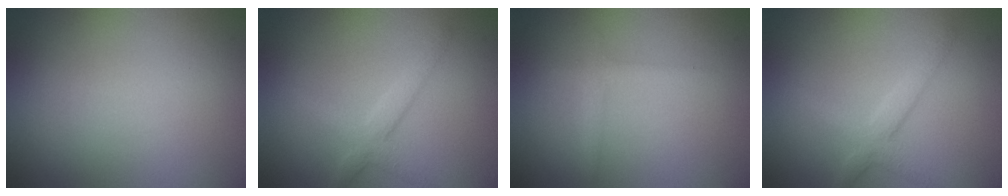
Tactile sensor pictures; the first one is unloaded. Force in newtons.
{"total": 2.5, "press": 2.5, "slide": 0.2}
{"total": 1.0, "press": 1.0, "slide": 0.1}
{"total": 2.5, "press": 2.5, "slide": 0.2}